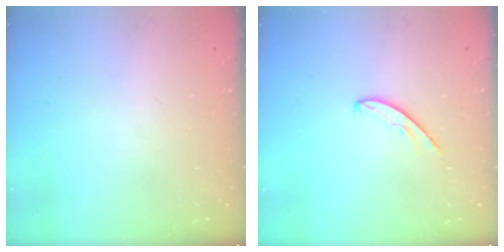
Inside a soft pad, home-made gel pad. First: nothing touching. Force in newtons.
{"total": 4.9, "press": 4.9, "slide": 0.5}